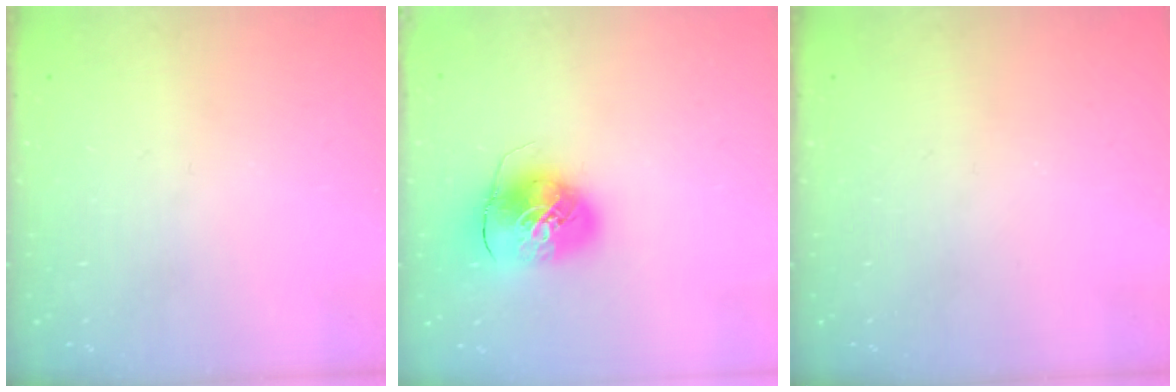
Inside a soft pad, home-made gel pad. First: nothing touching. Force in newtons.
{"total": 10.4, "press": 10.2, "slide": 1.8}
{"total": 0.0}